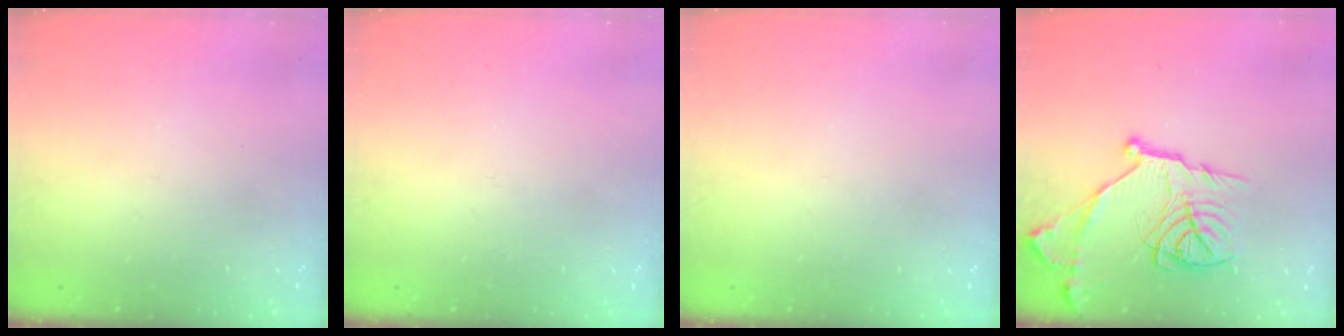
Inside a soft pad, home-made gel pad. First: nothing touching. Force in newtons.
{"total": 0.0}
{"total": 0.0}
{"total": 17.5, "press": 17.4, "slide": 1.6}